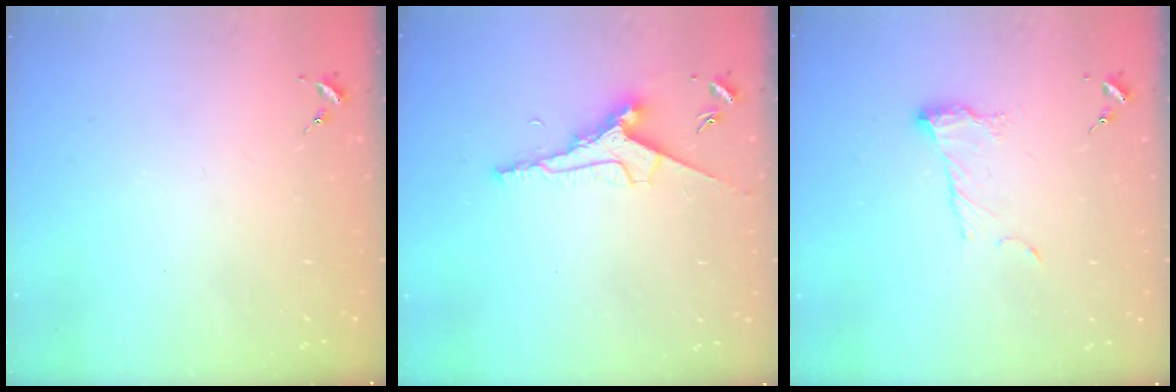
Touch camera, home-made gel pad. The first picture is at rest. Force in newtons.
{"total": 9.0, "press": 9.0, "slide": 0.8}
{"total": 8.9, "press": 8.9, "slide": 0.6}